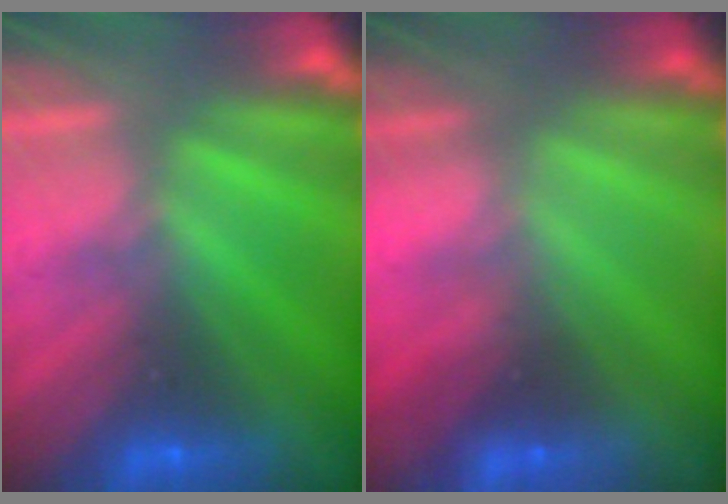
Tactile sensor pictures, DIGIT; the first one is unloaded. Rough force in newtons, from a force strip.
{"total": 1.9}